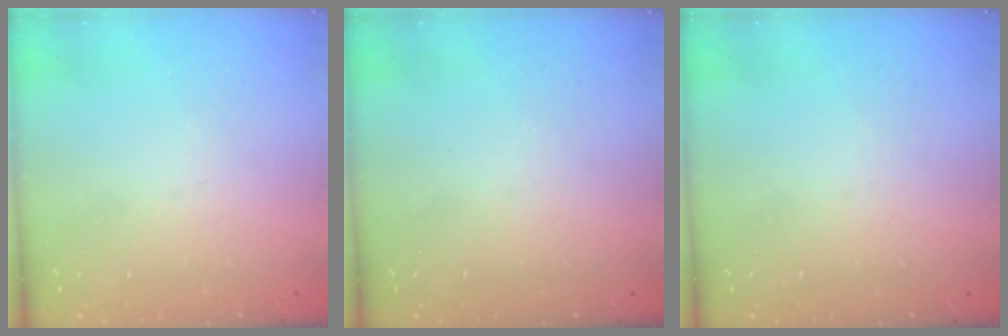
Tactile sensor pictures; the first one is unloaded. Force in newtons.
{"total": 0.0}
{"total": 0.0}